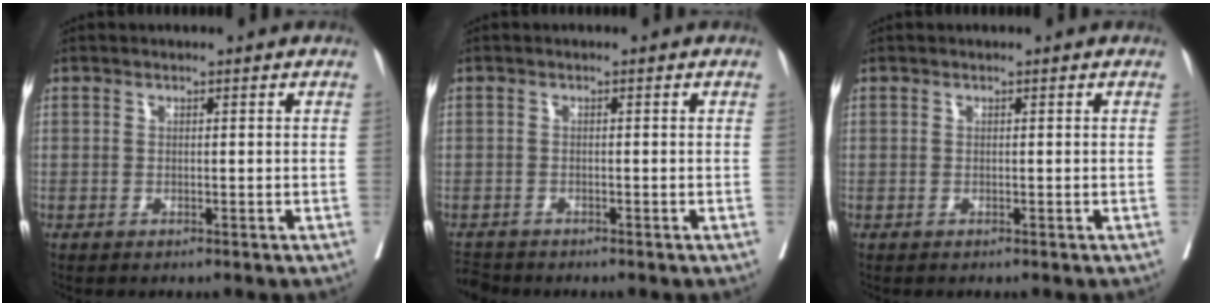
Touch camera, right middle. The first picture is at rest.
{"total": 2.5, "force": [-2.5, 0.6, -0.2], "torque": [0.003, -0.010, -0.045]}
{"total": 0.0}